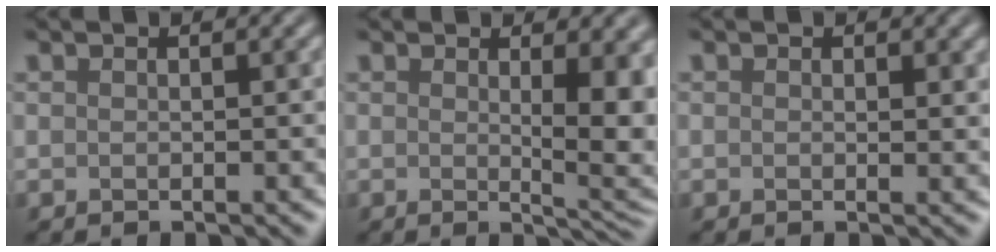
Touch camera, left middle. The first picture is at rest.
{"total": 6.1, "force": [0.9, 1.8, 5.8], "torque": [-0.063, -0.009, 0.019]}
{"total": 0.9, "force": [0.4, 0.5, 0.5], "torque": [-0.003, -0.003, 0.005]}